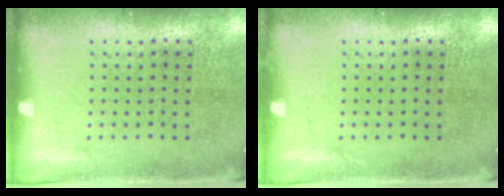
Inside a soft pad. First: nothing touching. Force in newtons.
{"total": 0.0}